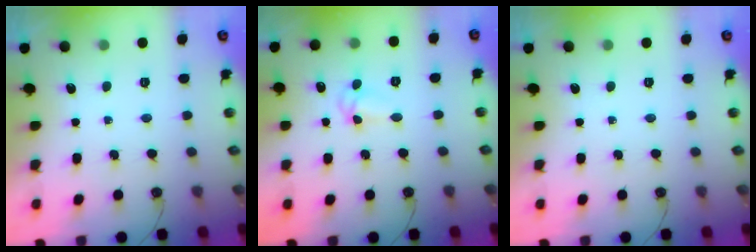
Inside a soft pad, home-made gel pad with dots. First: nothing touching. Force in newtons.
{"total": 5.7, "press": 5.7, "slide": 0.4}
{"total": 0.0}